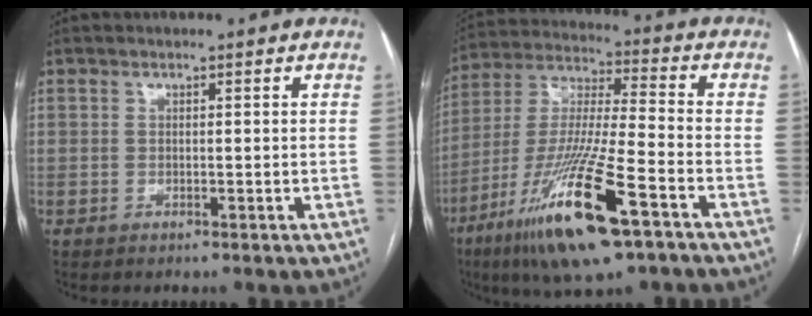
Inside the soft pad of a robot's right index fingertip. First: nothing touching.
{"total": 19.8, "force": [-10.4, 2.0, 16.7], "torque": [-0.347, -0.043, -0.188]}